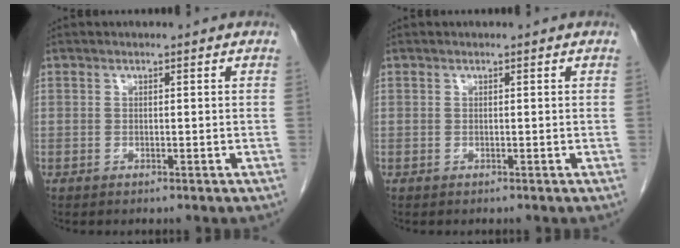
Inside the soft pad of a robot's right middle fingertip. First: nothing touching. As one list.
[{"total": 0.0}]